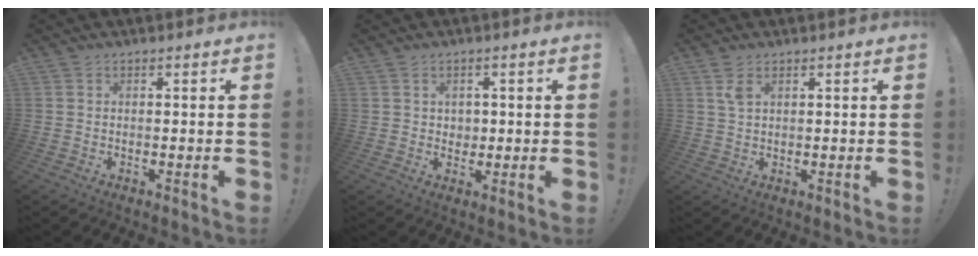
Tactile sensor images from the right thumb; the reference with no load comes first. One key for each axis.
{"total": 2.9, "fx": 1.0, "fy": 2.7, "fz": -0.1, "tx": 0.002, "ty": -0.004, "tz": 0.018}
{"total": 3.0, "fx": 1.5, "fy": 1.5, "fz": 2.1, "tx": -0.035, "ty": -0.003, "tz": 0.026}